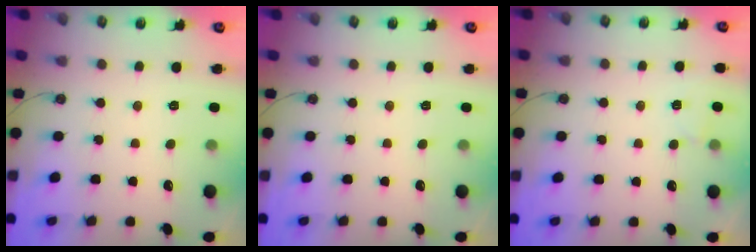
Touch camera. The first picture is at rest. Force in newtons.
{"total": 0.0}
{"total": 1.8, "press": 1.6, "slide": 0.8}